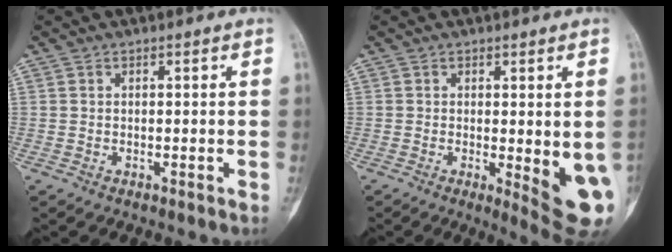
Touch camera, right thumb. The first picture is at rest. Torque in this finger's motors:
{"motor_torque": [-0.39, 0.63, 0.08, -0.15, 0.02]}